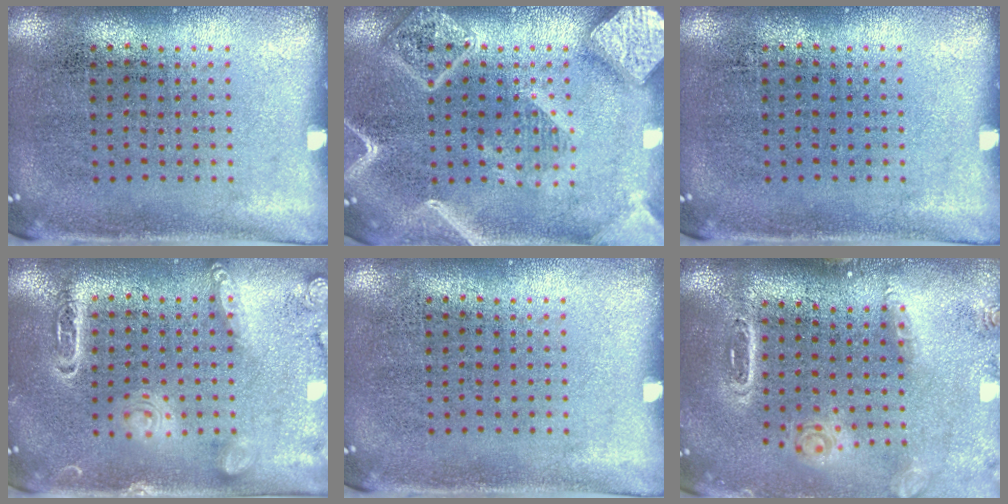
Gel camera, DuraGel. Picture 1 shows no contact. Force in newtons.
{"total": 4.1, "press": 4.1, "slide": 0.5}
{"total": 0.0}
{"total": 1.8, "press": 1.8, "slide": 0.2}
{"total": 0.0}
{"total": 1.6, "press": 1.6, "slide": 0.5}